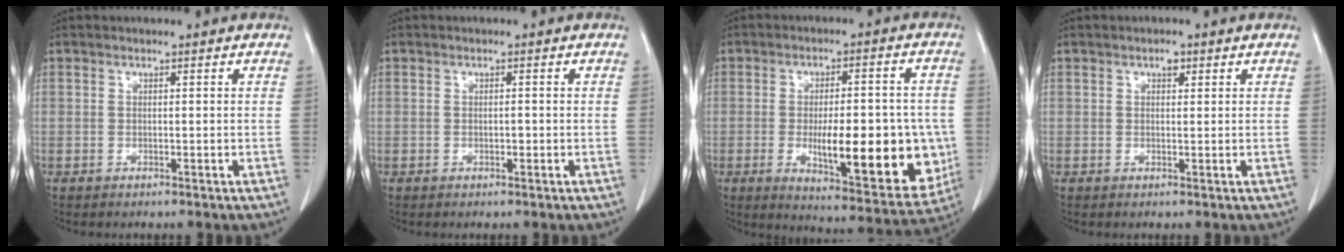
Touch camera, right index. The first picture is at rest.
{"total": 0.8, "force": [-0.2, 0.3, 0.7], "torque": [-0.014, 0.000, -0.002]}
{"total": 18.5, "force": [-3.4, 5.7, 17.3], "torque": [-0.205, -0.002, -0.028]}
{"total": 1.5, "force": [0.8, 0.8, 0.9], "torque": [-0.012, 0.002, 0.010]}